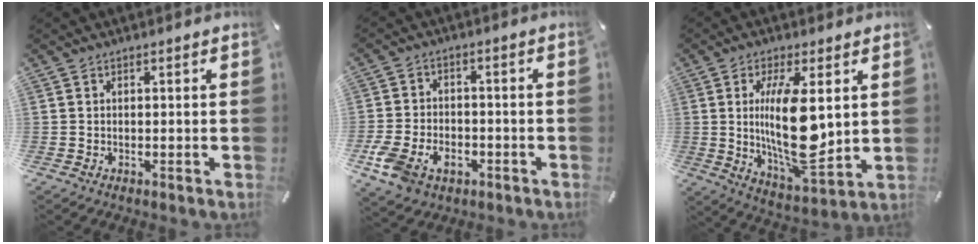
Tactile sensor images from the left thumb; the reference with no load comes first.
{"total": 8.7, "force": [-3.8, 6.4, 4.6], "torque": [-0.117, 0.014, -0.073]}
{"total": 17.1, "force": [2.4, 6.2, 15.8], "torque": [-0.317, -0.031, 0.031]}